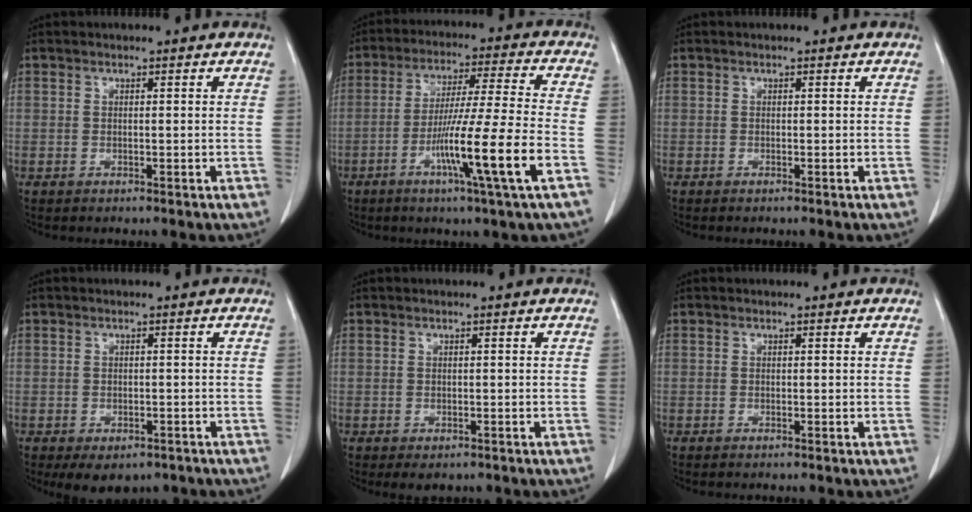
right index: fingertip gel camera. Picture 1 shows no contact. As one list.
[{"total": 13.9, "force": [-5.4, -1.9, 12.7], "torque": [-0.228, -0.017, -0.097]}, {"total": 0.0}, {"total": 5.1, "force": [-3.4, 3.2, 2.1], "torque": [-0.014, 0.001, -0.041]}, {"total": 2.0, "force": [-1.1, 1.4, 0.7], "torque": [-0.005, 0.002, -0.007]}, {"total": 0.0}]